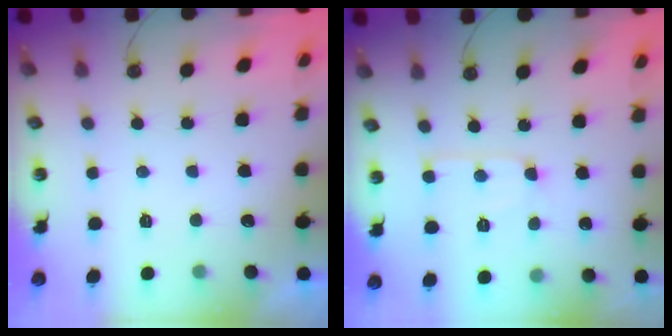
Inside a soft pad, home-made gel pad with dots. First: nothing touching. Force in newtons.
{"total": 7.8, "press": 7.8, "slide": 0.8}